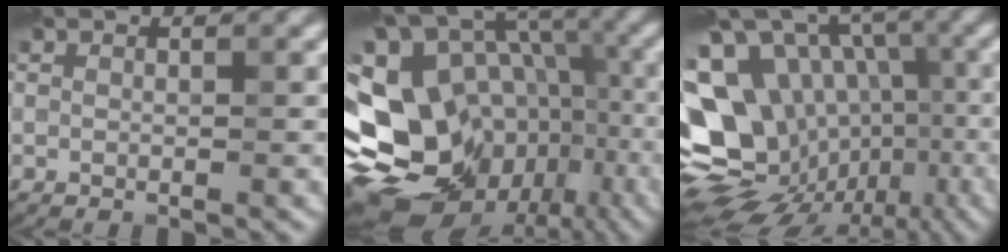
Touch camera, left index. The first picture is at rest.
{"total": 20.3, "force": [-7.7, 15.4, 10.8], "torque": [-0.198, 0.000, -0.096]}
{"total": 18.2, "force": [-4.1, 14.7, 10.1], "torque": [-0.192, 0.007, -0.045]}